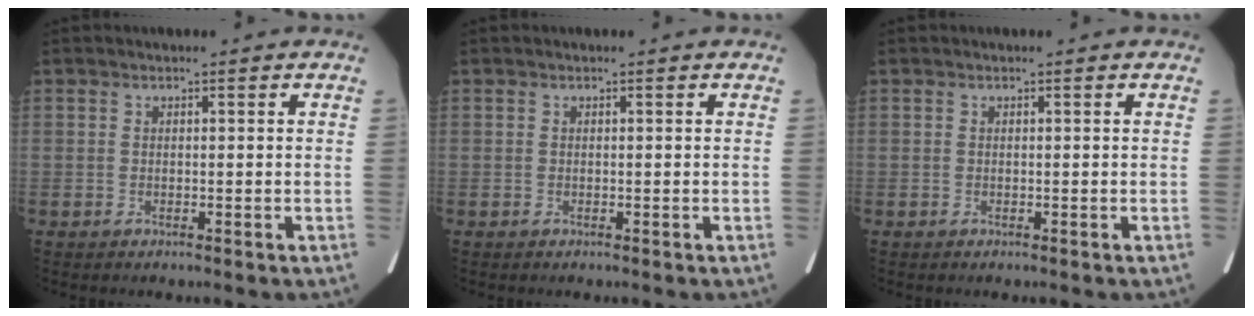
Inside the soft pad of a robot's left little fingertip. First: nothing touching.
{"total": 0.0}
{"total": 0.0}